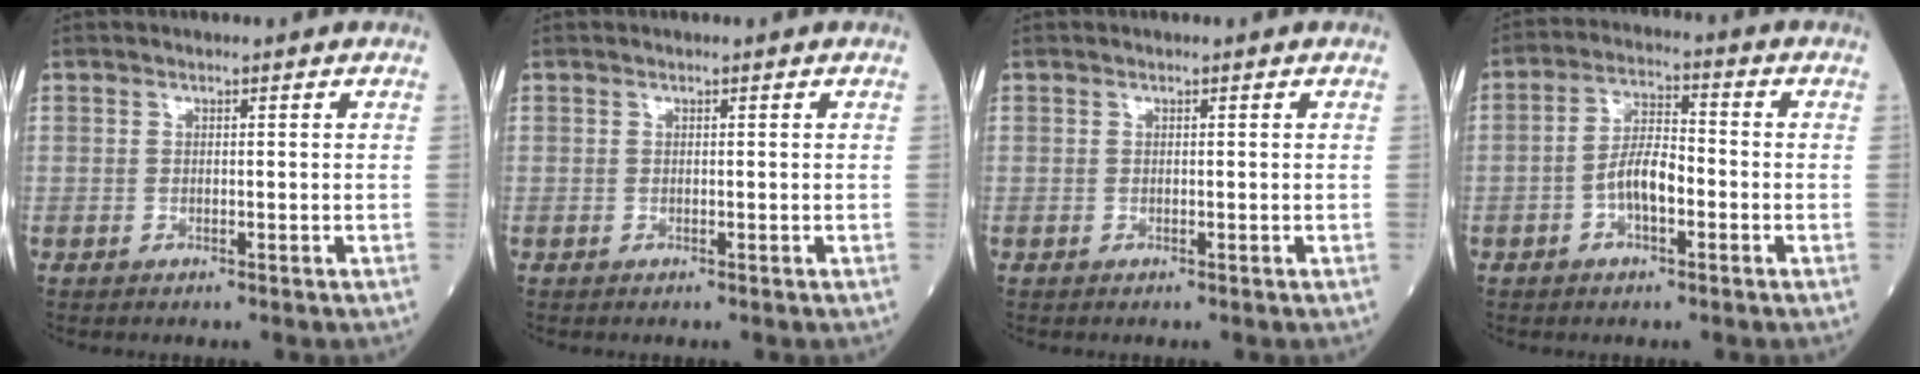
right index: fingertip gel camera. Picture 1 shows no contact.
{"total": 0.0}
{"total": 0.0}
{"total": 6.3, "force": [-1.9, 2.2, 5.5], "torque": [-0.114, 0.012, -0.038]}